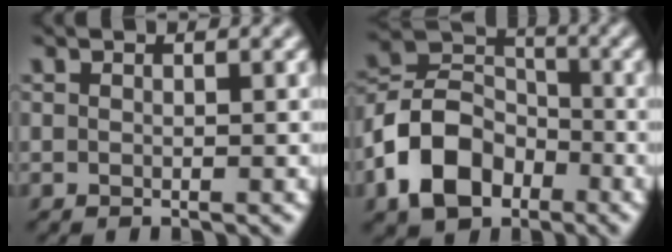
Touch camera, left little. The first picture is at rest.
{"total": 7.9, "force": [-3.7, 5.6, 4.2], "torque": [-0.080, 0.006, -0.082]}